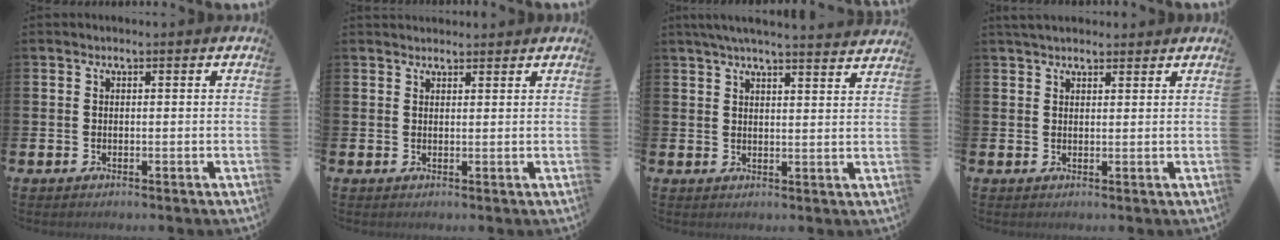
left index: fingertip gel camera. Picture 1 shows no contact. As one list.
[{"total": 1.6, "force": [1.6, 0.5, -0.1], "torque": [0.010, -0.005, 0.027]}, {"total": 4.9, "force": [4.7, -0.2, 1.4], "torque": [-0.036, -0.018, 0.083]}, {"total": 2.8, "force": [2.5, 0.9, 0.6], "torque": [-0.005, -0.005, 0.044]}]